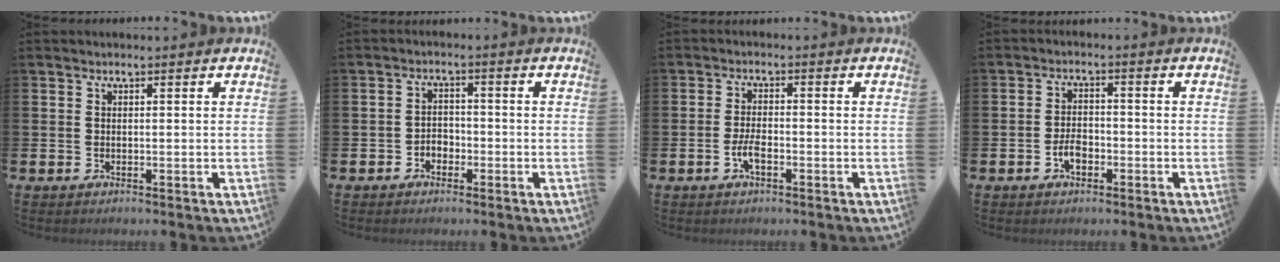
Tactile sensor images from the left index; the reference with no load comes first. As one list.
[{"total": 2.2, "force": [-1.6, 1.5, 0.5], "torque": [-0.021, 0.007, -0.034]}, {"total": 3.0, "force": [-1.2, 1.2, 2.5], "torque": [-0.052, 0.006, -0.020]}, {"total": 3.0, "force": [-1.3, 1.8, 2.0], "torque": [-0.035, 0.004, -0.026]}]